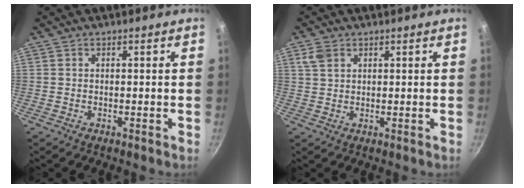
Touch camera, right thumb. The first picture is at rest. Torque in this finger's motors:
{"motor_torque": [-0.11, 1.37, 0.68, 0.49, 0.03]}